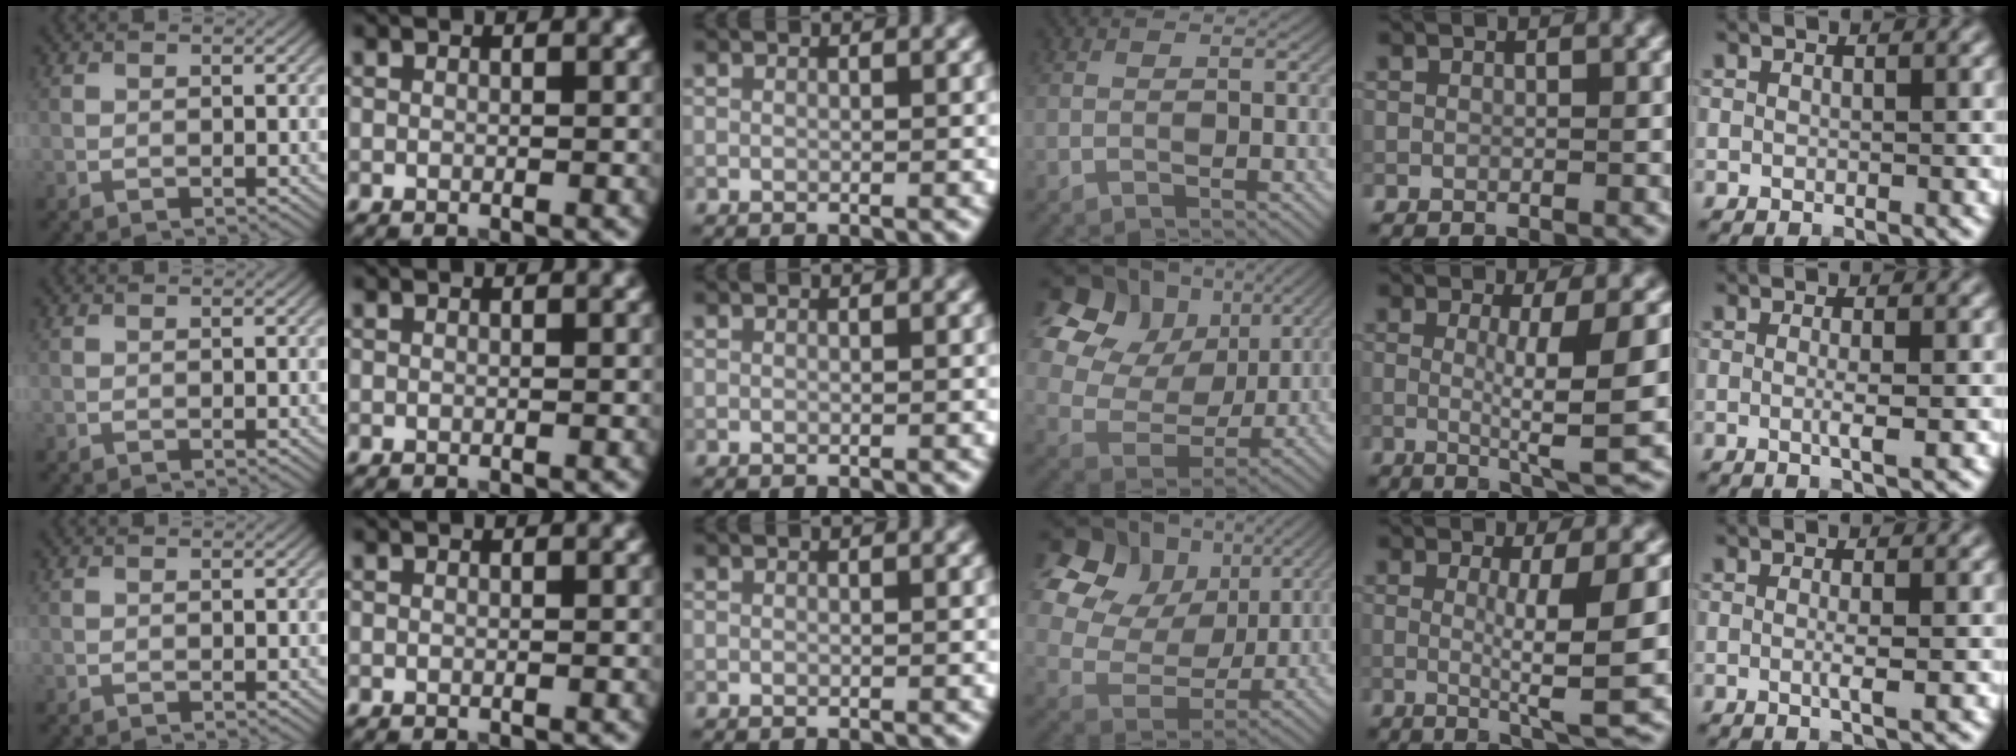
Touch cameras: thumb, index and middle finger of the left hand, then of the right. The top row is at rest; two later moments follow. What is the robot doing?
{"motion": "lift_and_place", "object": "calculator"}